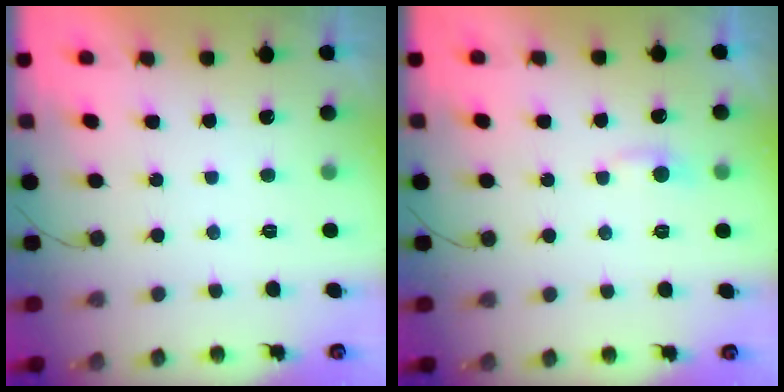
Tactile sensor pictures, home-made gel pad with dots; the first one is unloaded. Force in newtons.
{"total": 3.7, "press": 3.7, "slide": 0.4}